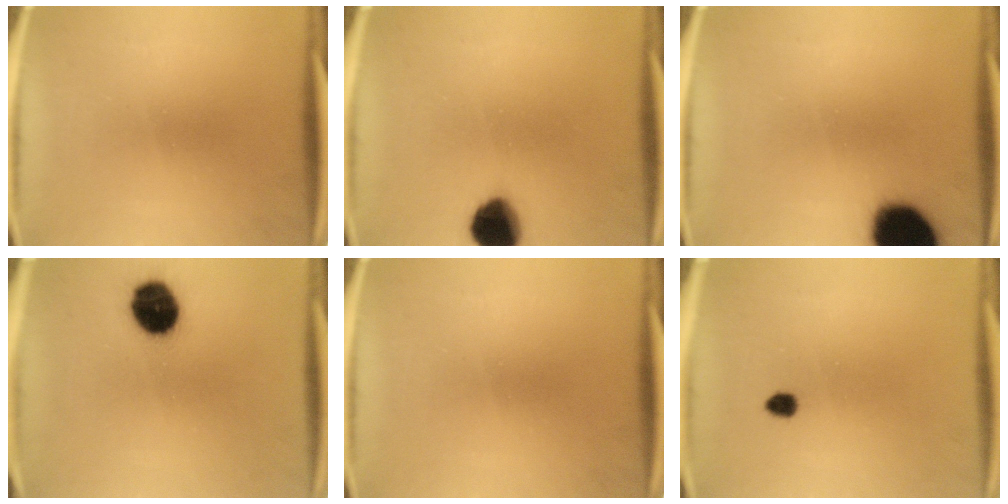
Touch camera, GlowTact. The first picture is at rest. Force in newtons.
{"total": 10.5}
{"total": 18.8}
{"total": 11.5}
{"total": 0.0}
{"total": 1.8}